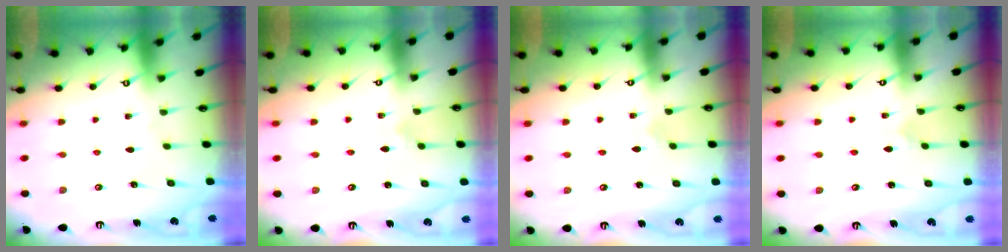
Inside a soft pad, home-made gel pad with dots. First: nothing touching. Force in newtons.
{"total": 1.9, "press": 1.9, "slide": 0.1}
{"total": 1.7, "press": 1.7, "slide": 0.1}
{"total": 3.0, "press": 3.0, "slide": 0.2}